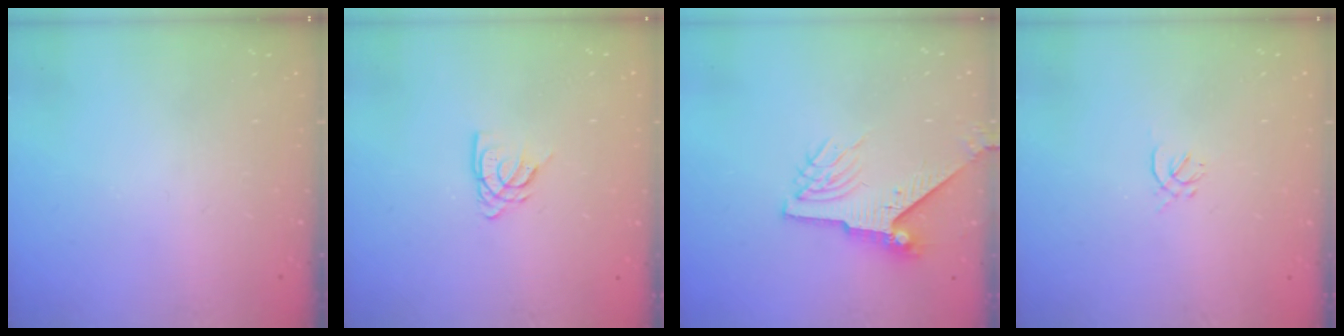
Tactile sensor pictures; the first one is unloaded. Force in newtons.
{"total": 5.3, "press": 5.3, "slide": 0.5}
{"total": 7.9, "press": 7.9, "slide": 0.8}
{"total": 0.7, "press": 0.5, "slide": 0.5}